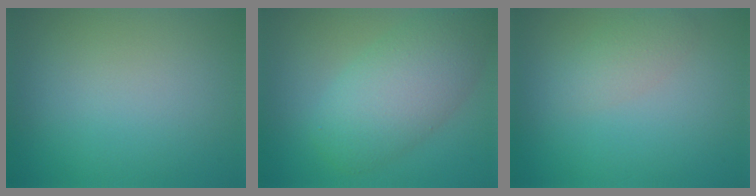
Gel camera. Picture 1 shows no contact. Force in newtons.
{"total": 6.3, "press": 6.3, "slide": 0.3}
{"total": 1.8, "press": 1.8, "slide": 0.2}